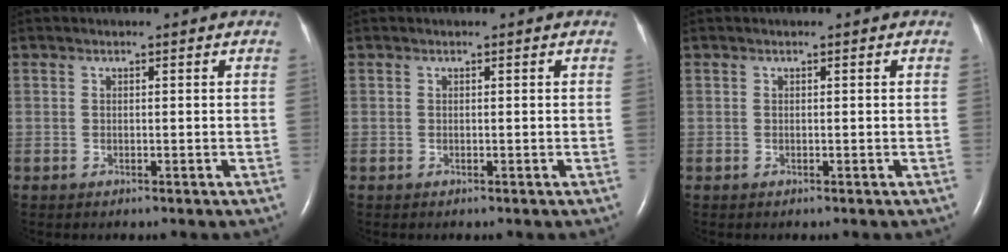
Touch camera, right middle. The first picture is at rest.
{"total": 0.0}
{"total": 0.0}